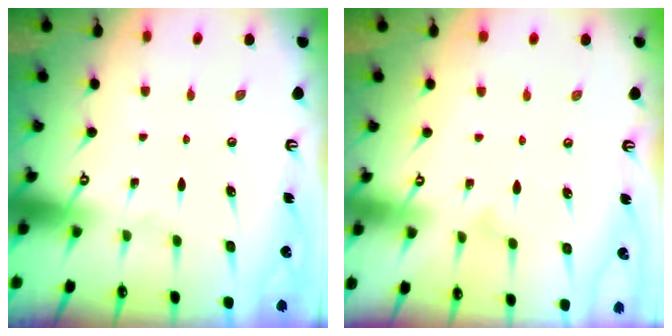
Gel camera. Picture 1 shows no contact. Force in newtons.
{"total": 4.3, "press": 4.2, "slide": 0.3}